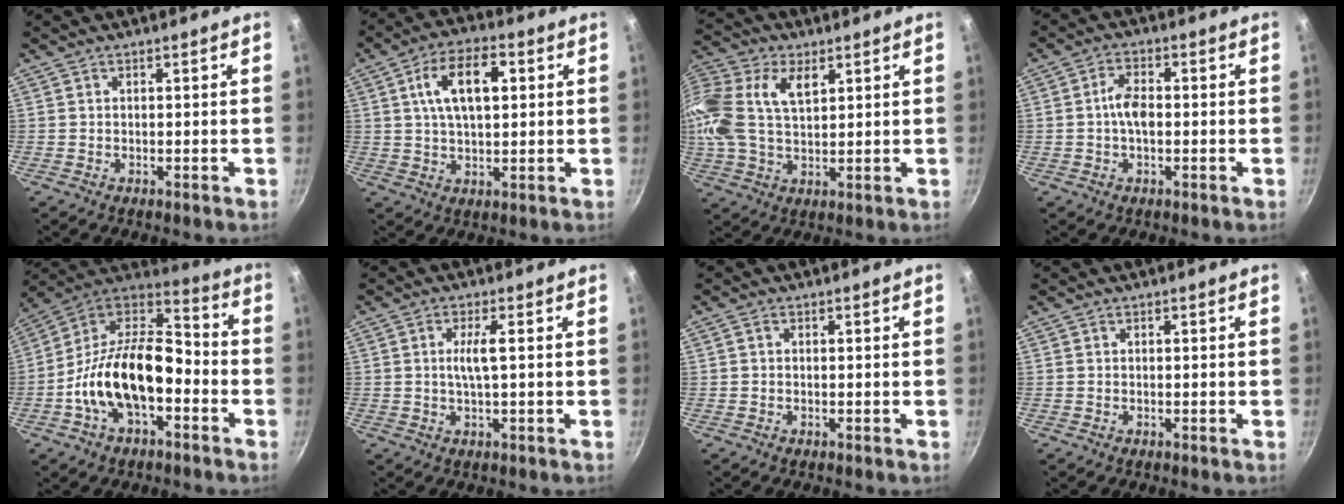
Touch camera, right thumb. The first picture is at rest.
{"total": 11.4, "force": [2.8, 5.7, 9.4], "torque": [-0.150, 0.011, 0.045]}
{"total": 19.4, "force": [6.2, 12.3, 13.8], "torque": [-0.316, 0.021, 0.108]}
{"total": 4.7, "force": [-0.3, 2.6, 3.9], "torque": [-0.069, 0.017, -0.012]}
{"total": 20.5, "force": [-5.5, 11.4, 16.2], "torque": [-0.268, 0.058, -0.115]}
{"total": 3.7, "force": [0.3, 0.4, 3.6], "torque": [-0.082, 0.003, 0.007]}
{"total": 0.7, "force": [0.1, 0.5, 0.4], "torque": [-0.007, 0.005, 0.001]}
{"total": 0.0}